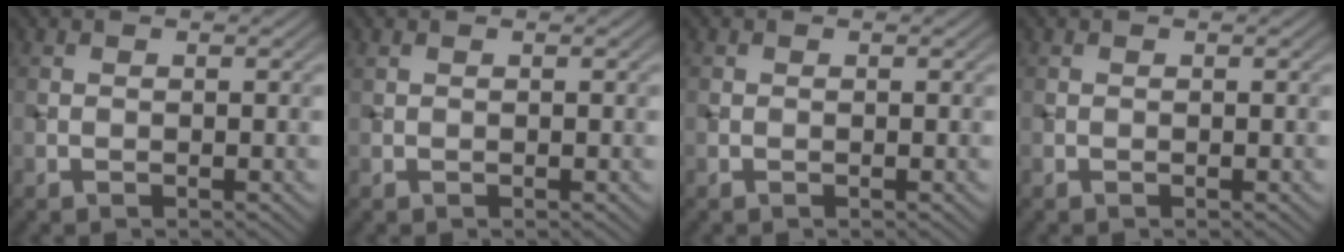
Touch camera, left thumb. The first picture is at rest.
{"total": 0.0}
{"total": 0.0}
{"total": 0.0}